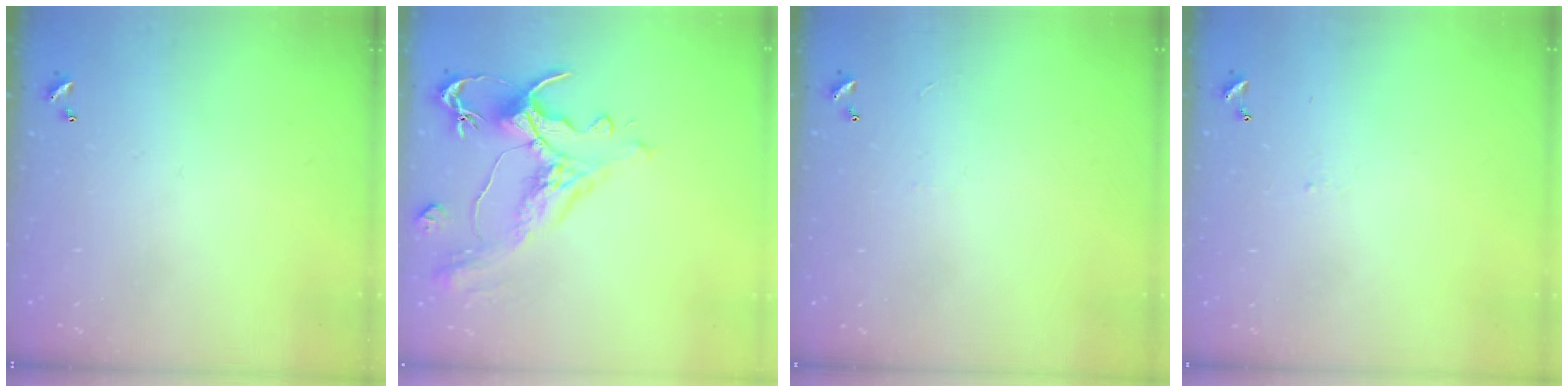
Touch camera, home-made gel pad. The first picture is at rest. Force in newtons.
{"total": 1.5, "press": 0.1, "slide": 1.5}
{"total": 1.3, "press": 1.3, "slide": 0.4}
{"total": 2.1, "press": 2.1, "slide": 0.2}